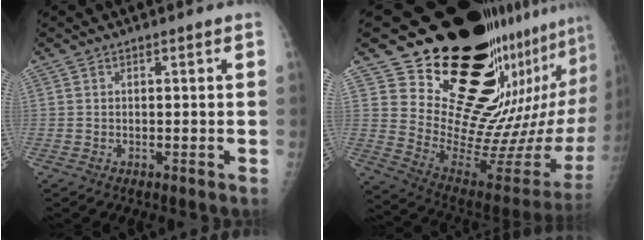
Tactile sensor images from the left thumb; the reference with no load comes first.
{"total": 29.9, "force": [20.3, 11.4, 18.7], "torque": [-0.251, -0.156, 0.303]}